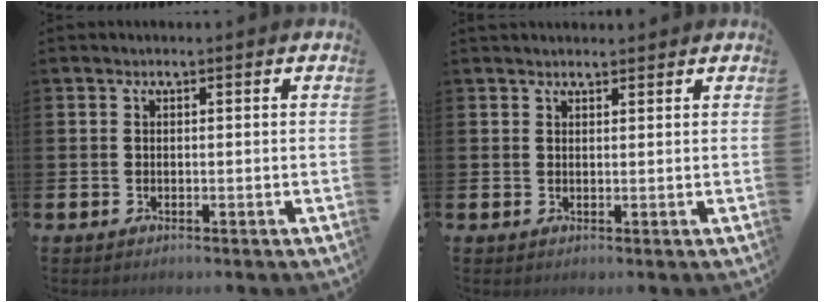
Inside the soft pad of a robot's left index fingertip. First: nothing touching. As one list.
[{"total": 1.5, "force": [1.5, 0.4, 0.2], "torque": [0.009, -0.004, 0.024]}]